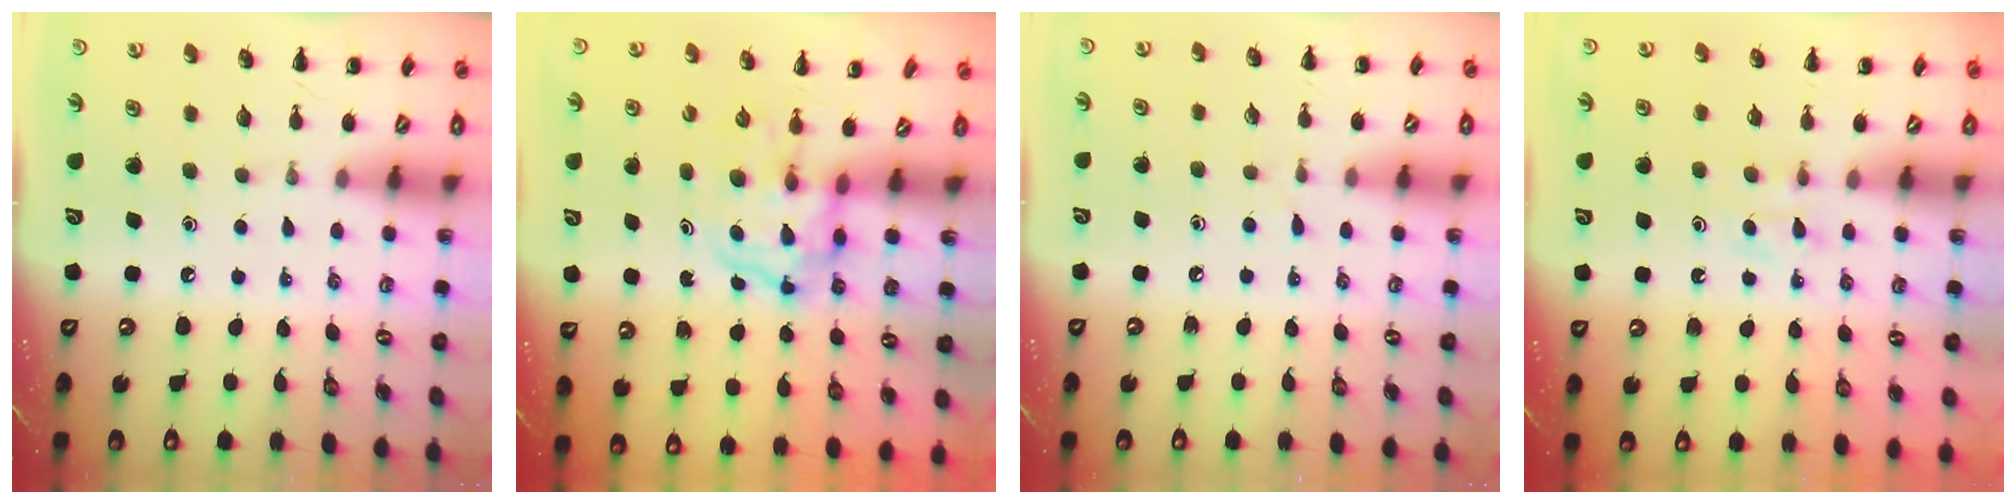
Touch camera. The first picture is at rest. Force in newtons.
{"total": 3.6, "press": 3.5, "slide": 0.5}
{"total": 3.0, "press": 2.6, "slide": 1.5}
{"total": 3.7, "press": 3.6, "slide": 1.2}